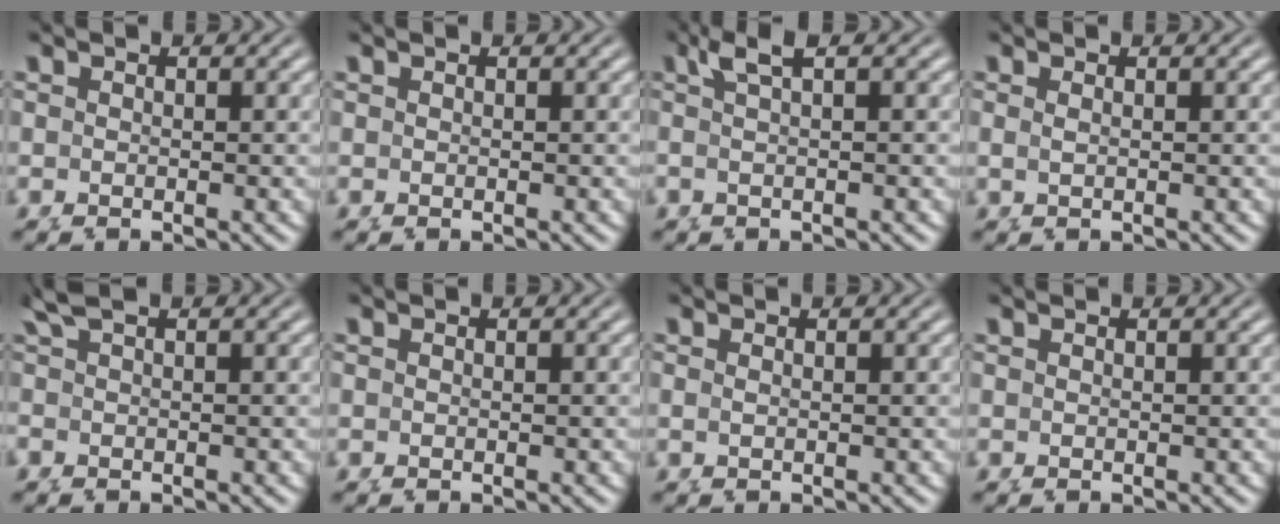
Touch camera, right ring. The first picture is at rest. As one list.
[{"total": 0.0}, {"total": 2.4, "force": [1.3, -0.5, 2.0], "torque": [-0.035, 0.011, 0.021]}, {"total": 1.0, "force": [0.5, -0.8, 0.2], "torque": [-0.008, -0.003, 0.012]}, {"total": 1.1, "force": [0.7, -0.4, 0.7], "torque": [-0.020, 0.003, 0.016]}, {"total": 0.0}, {"total": 0.7, "force": [0.2, -0.6, 0.2], "torque": [-0.008, -0.003, 0.006]}, {"total": 0.0}]